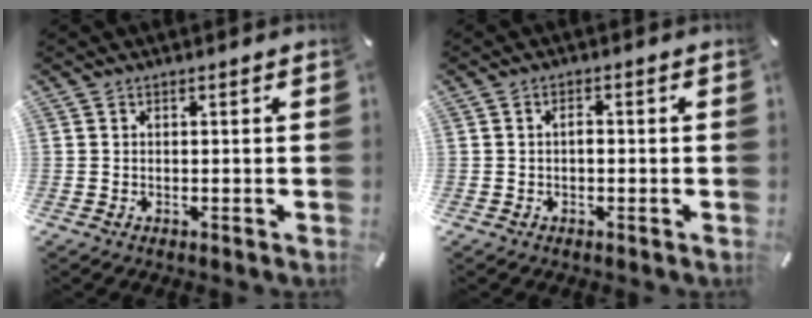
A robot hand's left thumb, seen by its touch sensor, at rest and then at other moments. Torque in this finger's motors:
{"motor_torque": [0.30, 0.23, 0.11, -0.07, 0.05]}